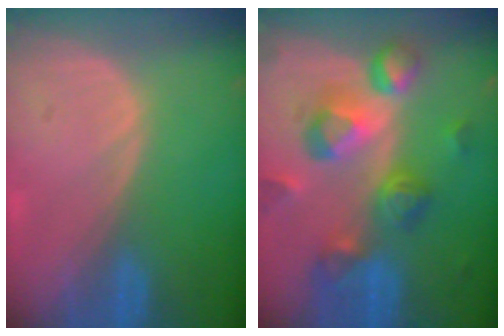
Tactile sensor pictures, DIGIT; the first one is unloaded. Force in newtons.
{"total": 10.5, "press": 9.4, "slide": 4.7}